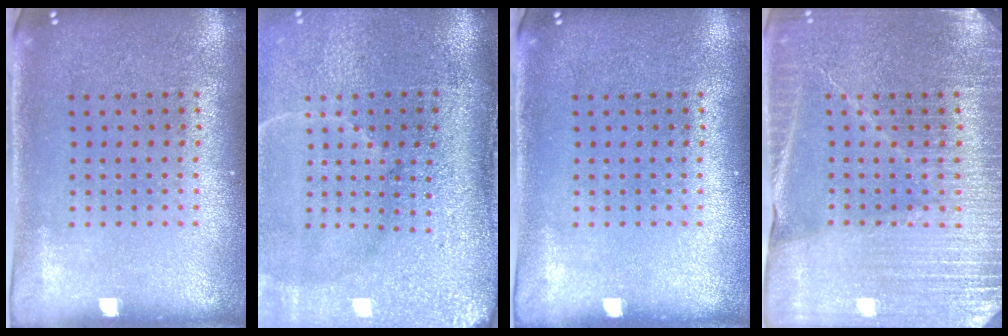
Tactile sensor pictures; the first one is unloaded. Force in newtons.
{"total": 5.0, "press": 4.2, "slide": 2.7}
{"total": 0.0}
{"total": 3.6, "press": 3.5, "slide": 0.9}